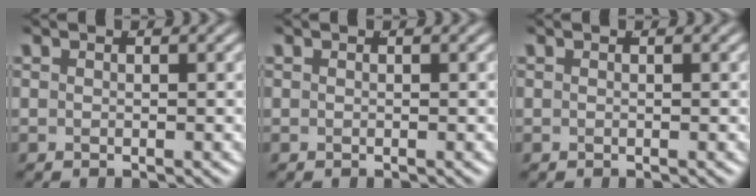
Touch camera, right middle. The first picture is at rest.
{"total": 0.0}
{"total": 0.0}